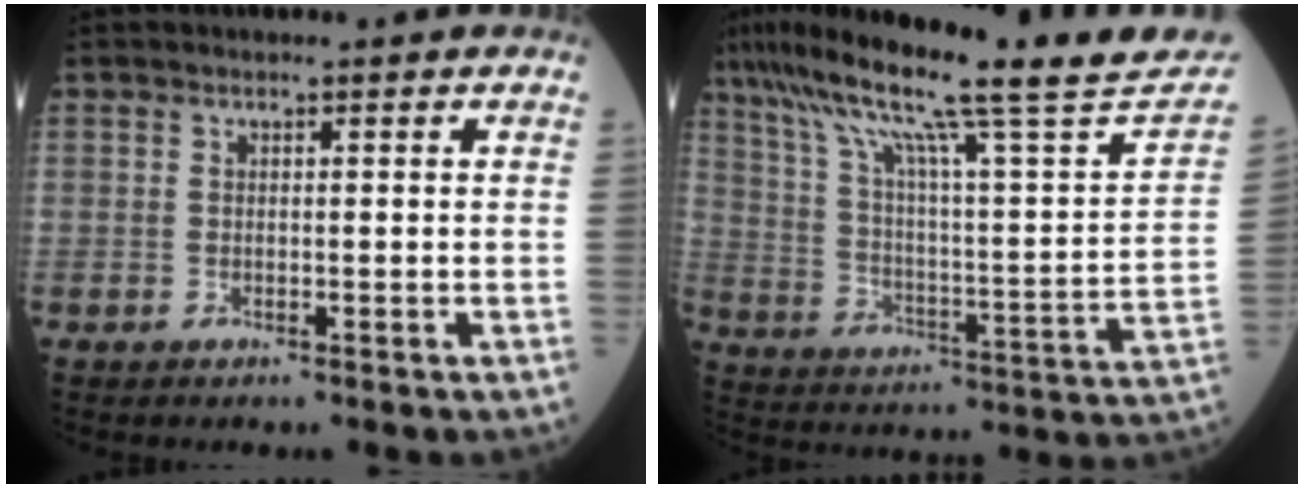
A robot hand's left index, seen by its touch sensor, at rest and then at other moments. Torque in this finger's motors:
{"motor_torque": [0.21, -1.53, 0.33, 0.21]}